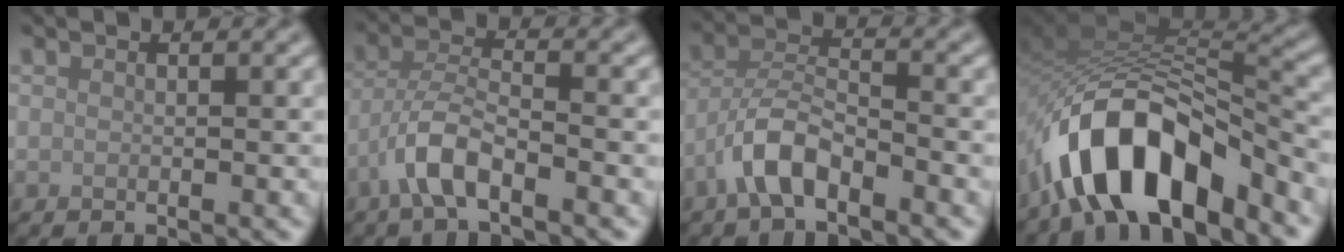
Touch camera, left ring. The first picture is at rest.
{"total": 4.4, "force": [-2.7, 1.2, 3.2], "torque": [-0.064, 0.011, -0.061]}
{"total": 4.5, "force": [-3.0, 1.5, 3.0], "torque": [-0.055, 0.015, -0.063]}
{"total": 10.6, "force": [-6.5, 4.5, 7.1], "torque": [-0.113, 0.007, -0.120]}